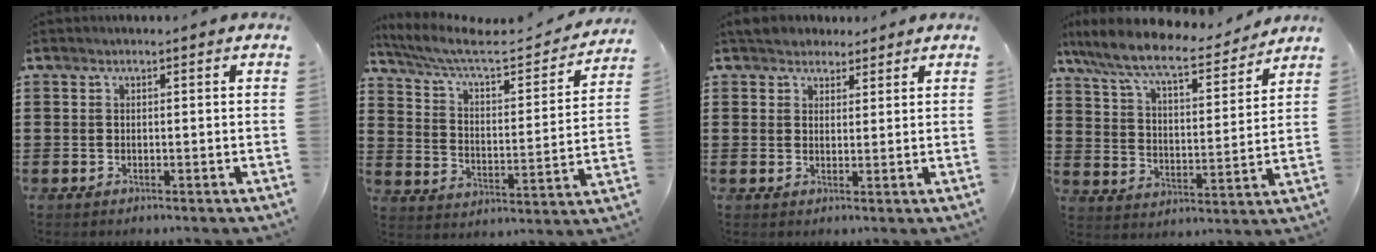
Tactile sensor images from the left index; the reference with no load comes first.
{"total": 6.8, "force": [5.8, 0.8, 3.6], "torque": [-0.095, -0.036, 0.093]}
{"total": 3.0, "force": [2.4, 1.7, 0.4], "torque": [-0.018, 0.007, 0.047]}
{"total": 9.2, "force": [7.9, 1.2, 4.5], "torque": [-0.119, -0.044, 0.134]}